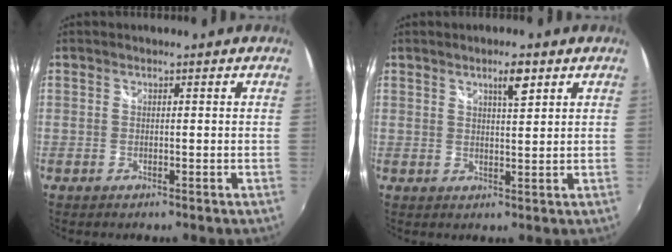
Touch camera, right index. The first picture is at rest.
{"total": 3.8, "force": [2.3, 0.9, 2.9], "torque": [-0.045, 0.005, 0.037]}